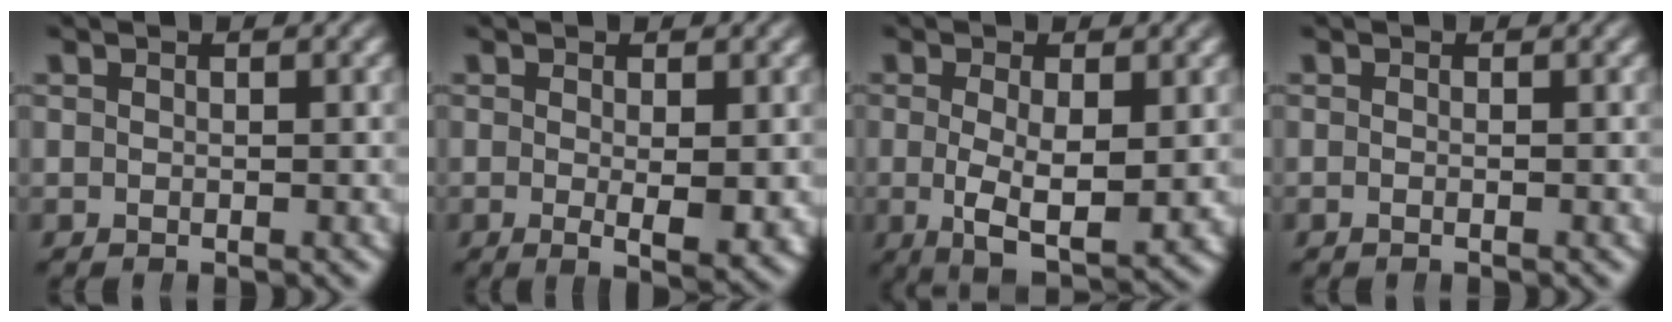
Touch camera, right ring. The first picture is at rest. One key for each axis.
{"total": 2.9, "fx": -0.4, "fy": 0.6, "fz": 2.8, "tx": -0.048, "ty": -0.021, "tz": -0.001}
{"total": 6.3, "fx": -1.8, "fy": 3.0, "fz": 5.3, "tx": -0.098, "ty": -0.041, "tz": -0.012}
{"total": 0.6, "fx": -0.5, "fy": 0.0, "fz": 0.3, "tx": -0.009, "ty": -0.003, "tz": -0.009}